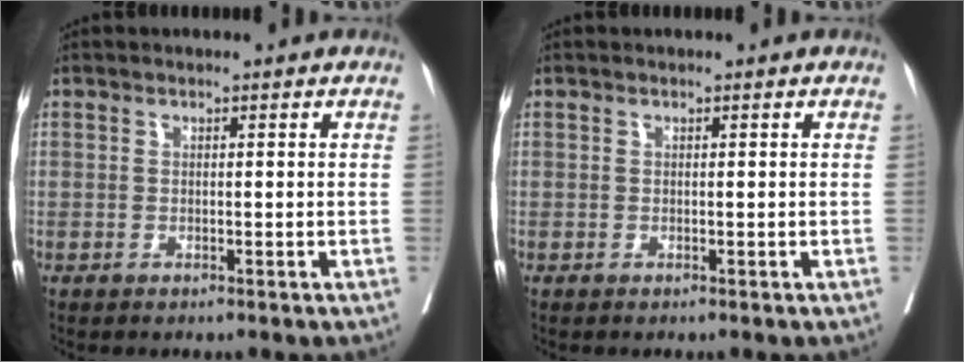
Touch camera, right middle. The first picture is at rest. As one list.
[{"total": 0.0}]